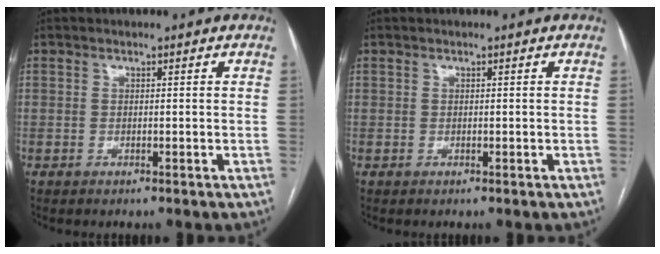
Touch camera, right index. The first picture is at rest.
{"total": 0.0}